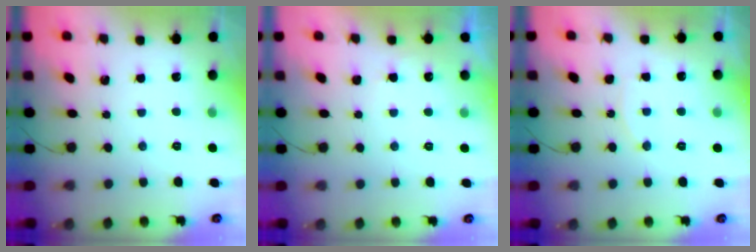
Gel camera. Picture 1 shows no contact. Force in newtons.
{"total": 3.0, "press": 3.0, "slide": 0.0}
{"total": 6.7, "press": 6.7, "slide": 0.7}